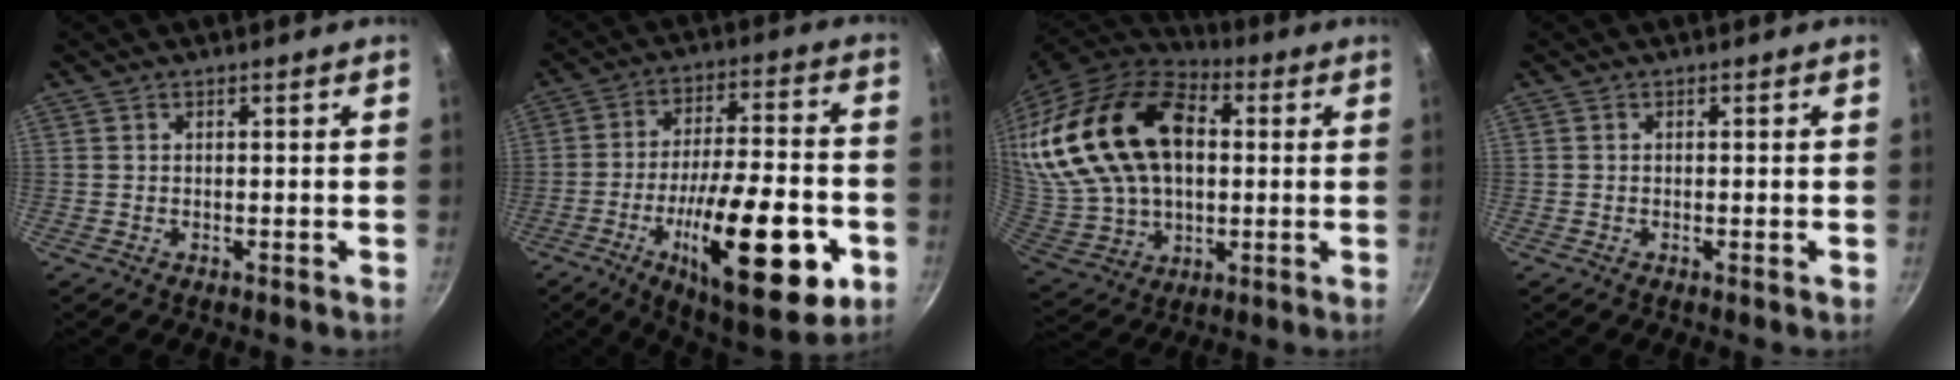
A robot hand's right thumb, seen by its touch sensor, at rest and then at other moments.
{"total": 25.3, "force": [-8.8, 8.3, 22.2], "torque": [-0.319, 0.022, -0.129]}
{"total": 30.4, "force": [6.3, 19.9, 22.1], "torque": [-0.451, 0.012, 0.115]}
{"total": 0.5, "force": [-0.2, -0.2, 0.4], "torque": [-0.009, -0.001, -0.006]}